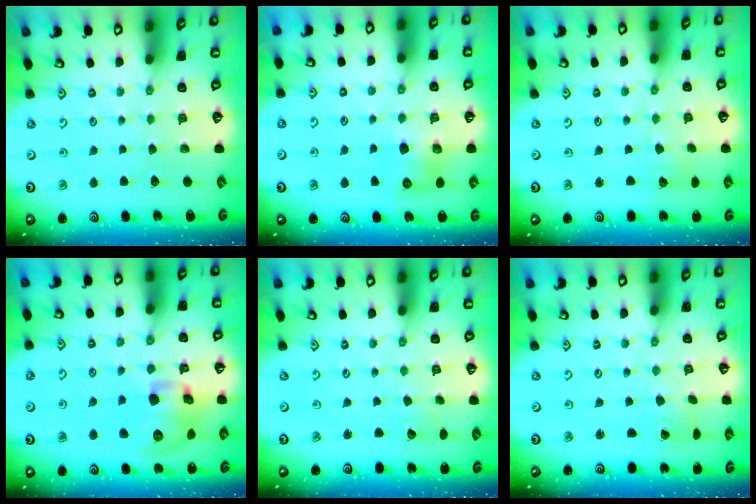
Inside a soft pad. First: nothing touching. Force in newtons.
{"total": 7.1, "press": 7.1, "slide": 0.1}
{"total": 3.8, "press": 3.7, "slide": 0.4}
{"total": 12.9, "press": 12.7, "slide": 2.2}
{"total": 1.9, "press": 1.9, "slide": 0.2}
{"total": 0.7, "press": 0.7, "slide": 0.1}